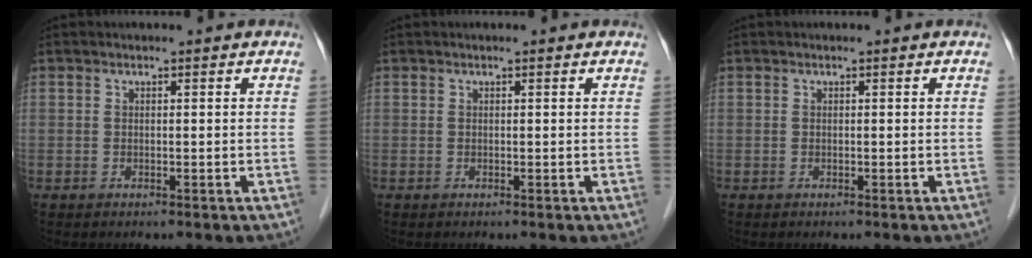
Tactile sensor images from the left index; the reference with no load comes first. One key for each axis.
{"total": 0.0}
{"total": 0.0}